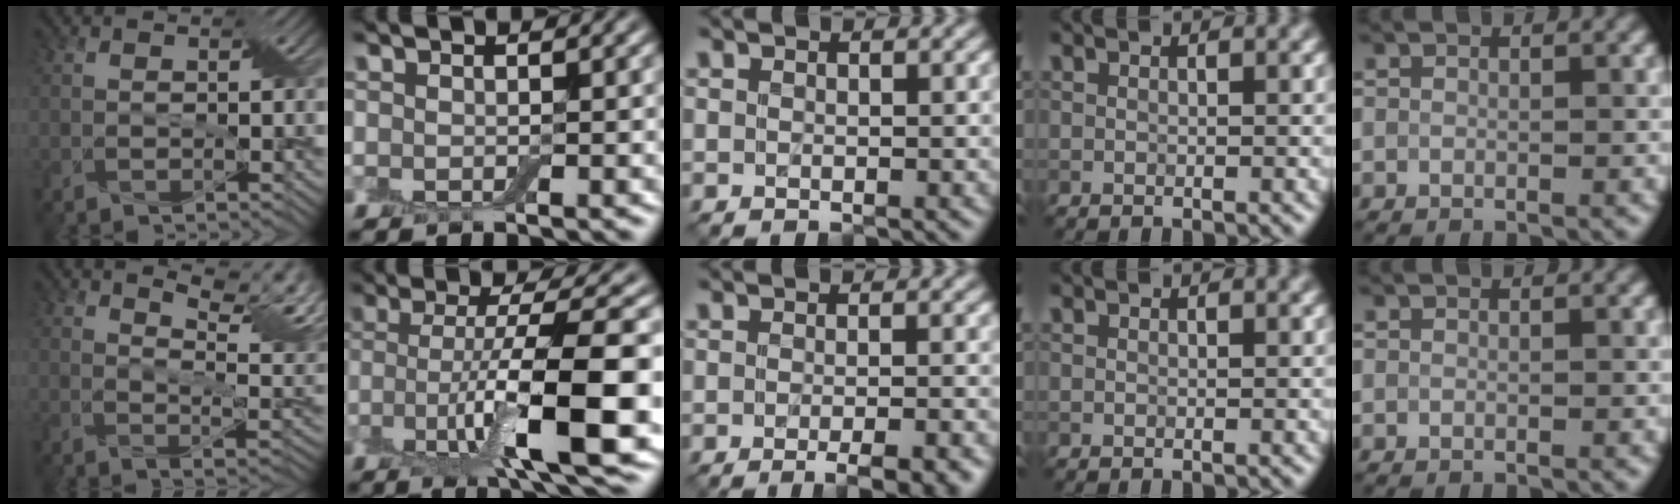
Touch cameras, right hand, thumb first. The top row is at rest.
{"thumb": {"total": 10.0, "force": [6.4, 3.0, 7.0], "torque": [-0.115, 0.002, 0.091]}, "index": {"total": 10.8, "force": [-2.5, 2.4, 10.2], "torque": [-0.159, -0.002, -0.038]}, "middle": {"total": 5.0, "force": [-2.8, 1.6, 3.9], "torque": [-0.033, 0.003, -0.024]}}